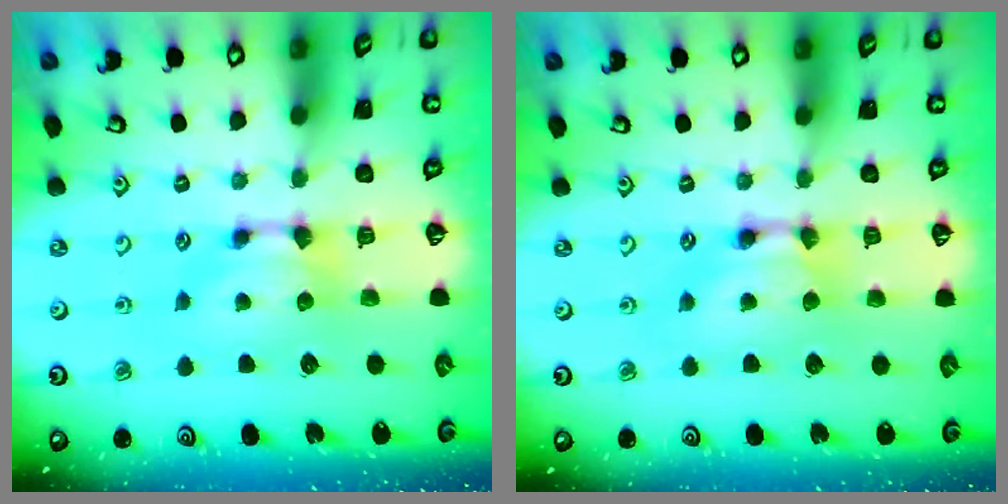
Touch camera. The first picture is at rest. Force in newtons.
{"total": 1.8, "press": 1.8, "slide": 0.1}